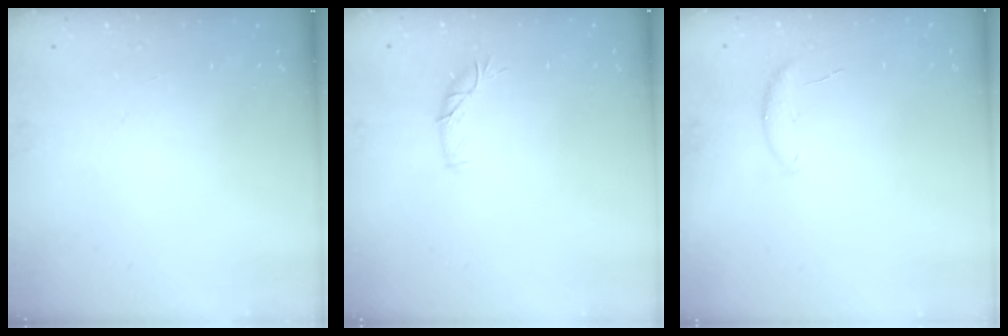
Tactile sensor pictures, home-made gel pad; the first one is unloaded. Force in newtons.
{"total": 6.1, "press": 6.1, "slide": 0.6}
{"total": 5.5, "press": 5.5, "slide": 0.5}